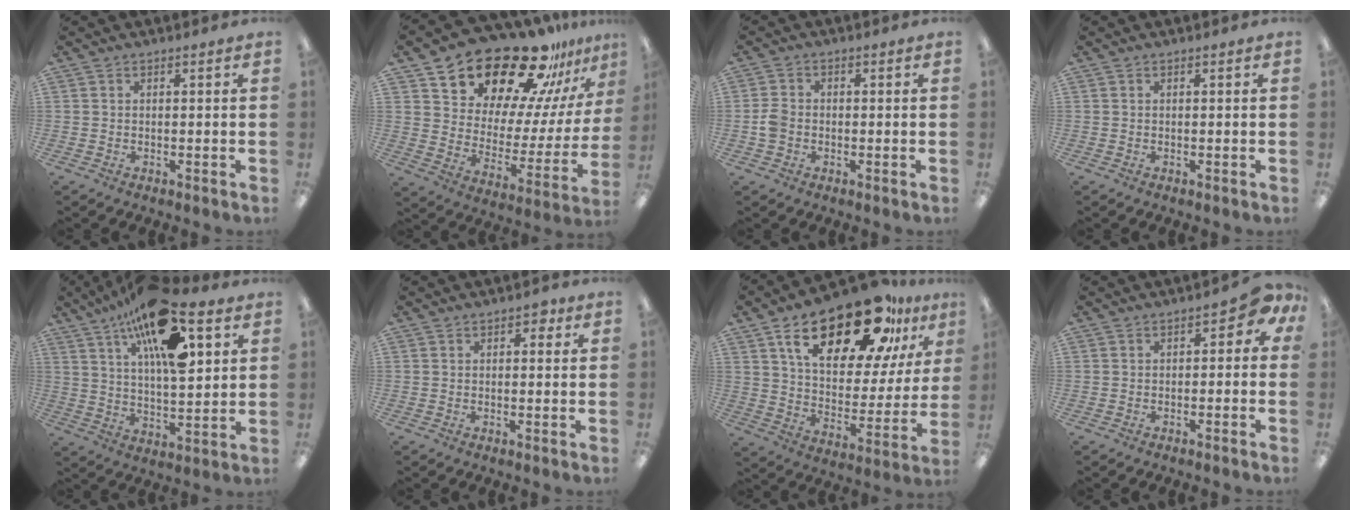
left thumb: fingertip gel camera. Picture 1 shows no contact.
{"total": 23.9, "force": [19.6, 10.2, 9.0], "torque": [-0.137, -0.148, 0.344]}
{"total": 4.1, "force": [-0.9, 3.4, 2.1], "torque": [-0.026, 0.008, -0.017]}
{"total": 0.0}
{"total": 20.6, "force": [11.1, 8.2, 15.3], "torque": [-0.250, -0.043, 0.184]}
{"total": 2.3, "force": [1.0, 1.5, 1.3], "torque": [-0.011, 0.000, 0.014]}
{"total": 24.8, "force": [15.9, 10.7, 15.7], "torque": [-0.246, -0.080, 0.266]}
{"total": 3.3, "force": [0.1, 2.3, 2.4], "torque": [-0.031, -0.001, -0.002]}